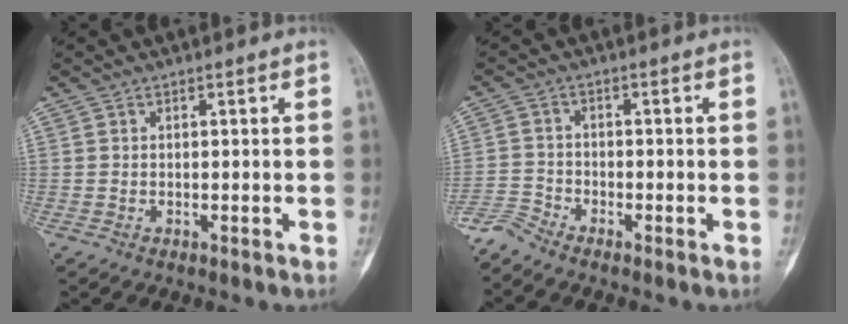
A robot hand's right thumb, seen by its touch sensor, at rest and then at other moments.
{"total": 3.2, "force": [-3.2, 0.2, 0.1], "torque": [-0.008, -0.008, -0.075]}